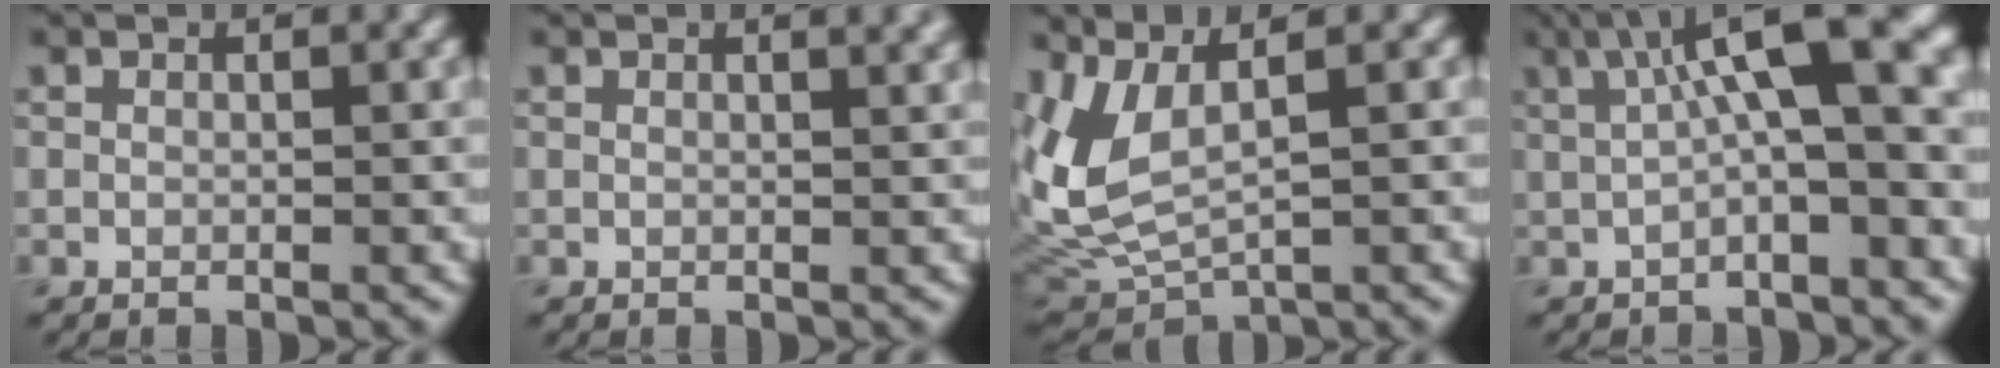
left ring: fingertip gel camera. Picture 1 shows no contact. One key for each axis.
{"total": 1.9, "fx": 1.2, "fy": 0.7, "fz": 1.2, "tx": -0.008, "ty": 0.003, "tz": 0.011}
{"total": 5.7, "fx": 1.8, "fy": 2.4, "fz": 4.8, "tx": -0.127, "ty": -0.007, "tz": 0.045}
{"total": 9.3, "fx": 2.1, "fy": 2.8, "fz": 8.6, "tx": -0.122, "ty": 0.024, "tz": 0.026}